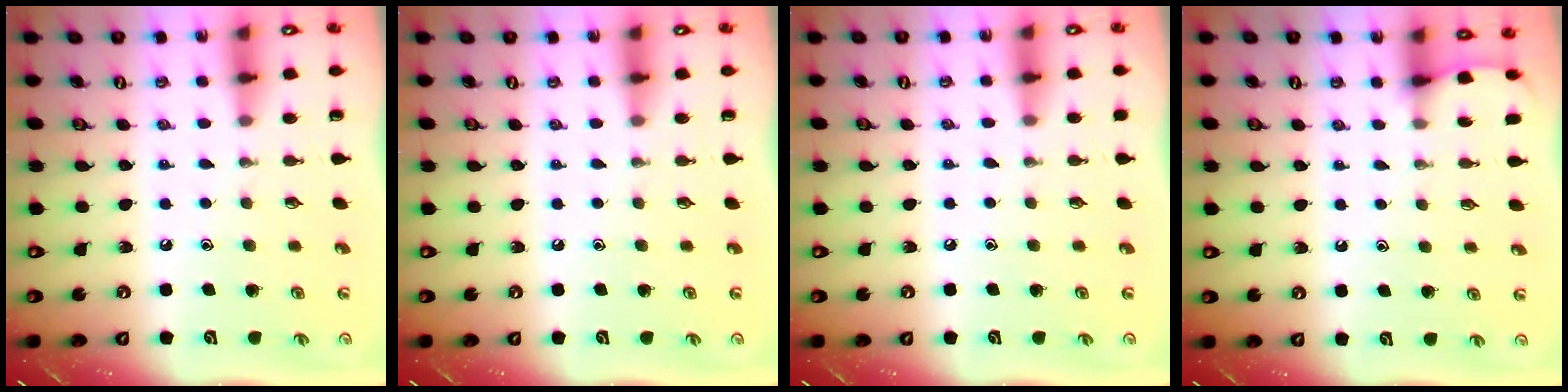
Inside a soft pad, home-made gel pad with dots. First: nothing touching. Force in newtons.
{"total": 0.0}
{"total": 2.5, "press": 2.4, "slide": 0.4}
{"total": 2.6, "press": 2.6, "slide": 0.3}